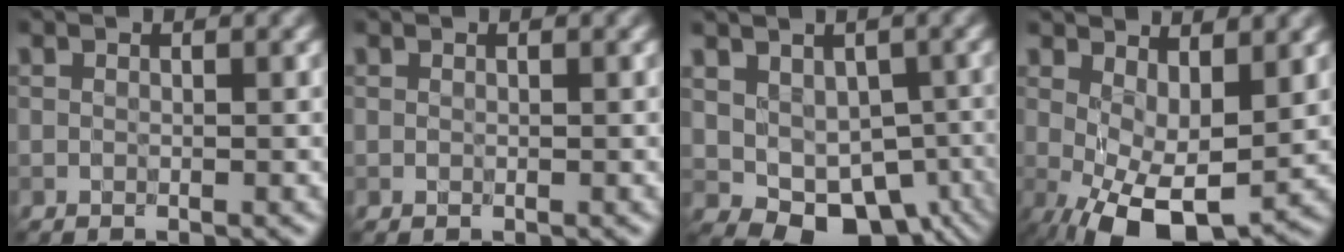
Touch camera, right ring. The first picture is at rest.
{"total": 0.0}
{"total": 6.6, "force": [-1.8, 4.9, 4.0], "torque": [-0.053, -0.011, -0.012]}
{"total": 7.5, "force": [-0.7, 3.8, 6.5], "torque": [-0.119, -0.014, -0.004]}